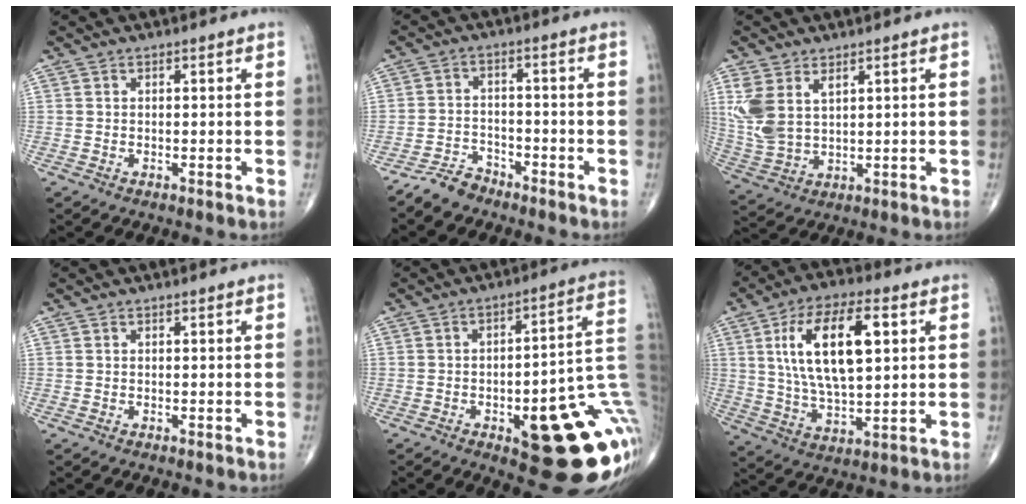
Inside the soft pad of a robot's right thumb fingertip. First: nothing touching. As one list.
[{"total": 4.4, "force": [-4.0, 1.9, 0.5], "torque": [-0.003, 0.019, -0.079]}, {"total": 9.4, "force": [3.7, 5.3, 6.8], "torque": [-0.154, -0.007, 0.088]}, {"total": 0.0}, {"total": 24.0, "force": [-6.9, 8.0, 21.5], "torque": [-0.202, 0.032, -0.075]}, {"total": 17.9, "force": [4.7, 7.7, 15.5], "torque": [-0.270, -0.003, 0.085]}]